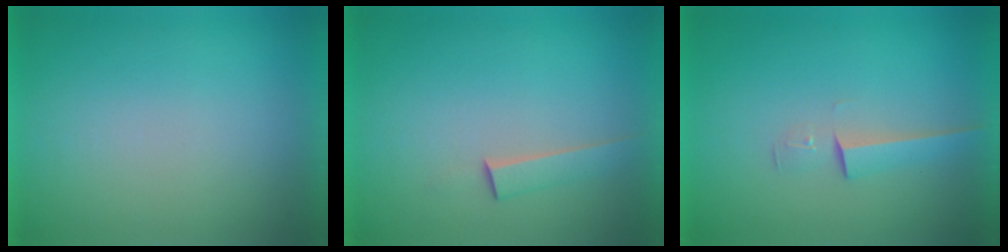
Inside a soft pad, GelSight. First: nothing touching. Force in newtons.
{"total": 1.5}
{"total": 2.3}